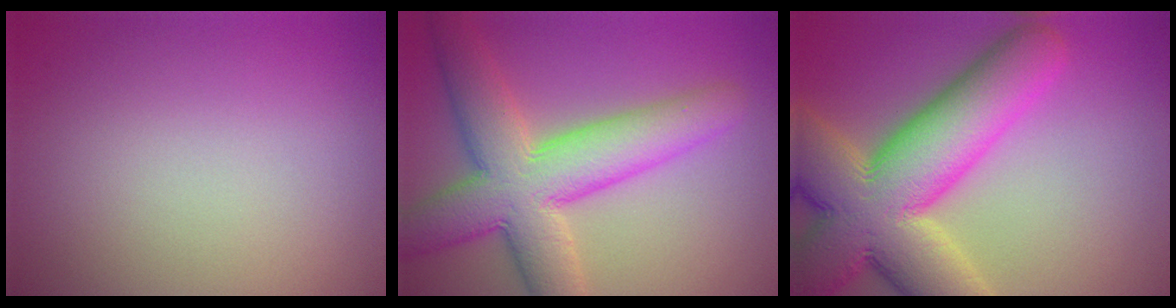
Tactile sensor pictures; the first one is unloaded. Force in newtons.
{"total": 9.7, "press": 9.7, "slide": 0.2}
{"total": 14.5, "press": 14.4, "slide": 0.9}